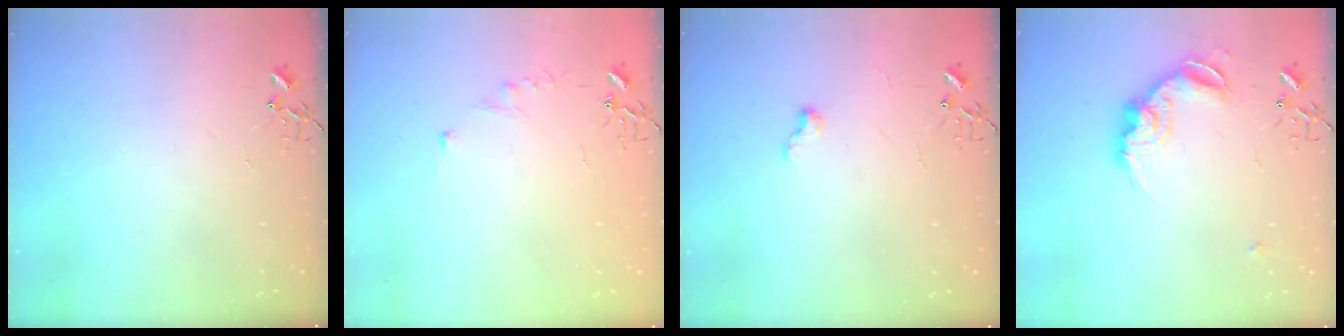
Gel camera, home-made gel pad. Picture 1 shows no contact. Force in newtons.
{"total": 4.6, "press": 4.6, "slide": 0.6}
{"total": 5.1, "press": 5.0, "slide": 0.6}
{"total": 13.8, "press": 13.8, "slide": 0.7}